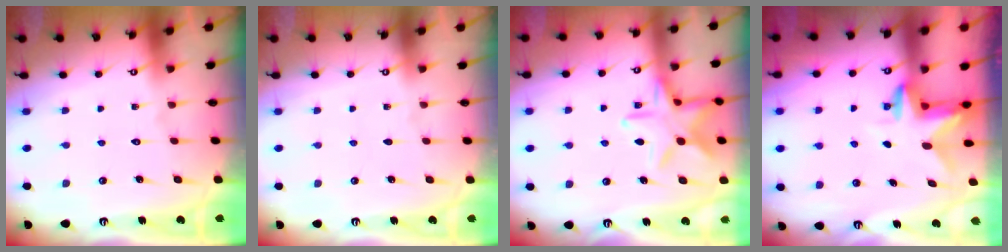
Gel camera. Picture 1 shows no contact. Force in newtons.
{"total": 0.0}
{"total": 14.2, "press": 14.2, "slide": 0.8}
{"total": 3.0, "press": 3.0, "slide": 0.3}